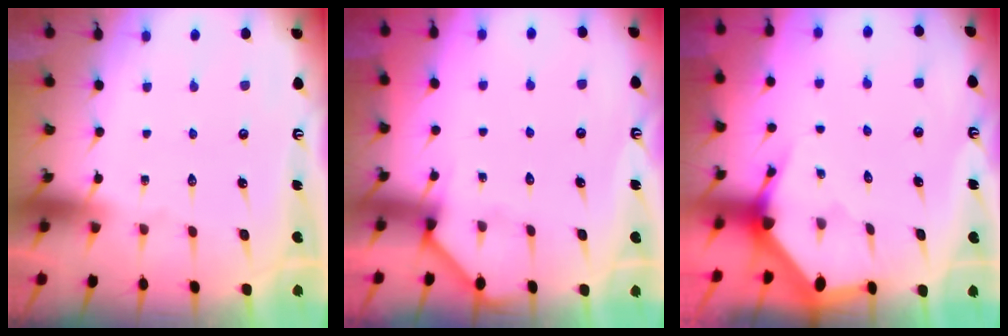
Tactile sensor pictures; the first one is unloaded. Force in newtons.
{"total": 3.0, "press": 3.0, "slide": 0.2}
{"total": 2.9, "press": 2.9, "slide": 0.2}